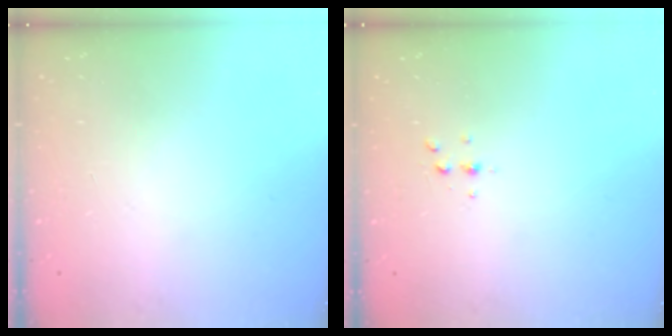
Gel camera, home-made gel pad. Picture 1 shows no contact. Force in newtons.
{"total": 3.1, "press": 3.1, "slide": 0.5}